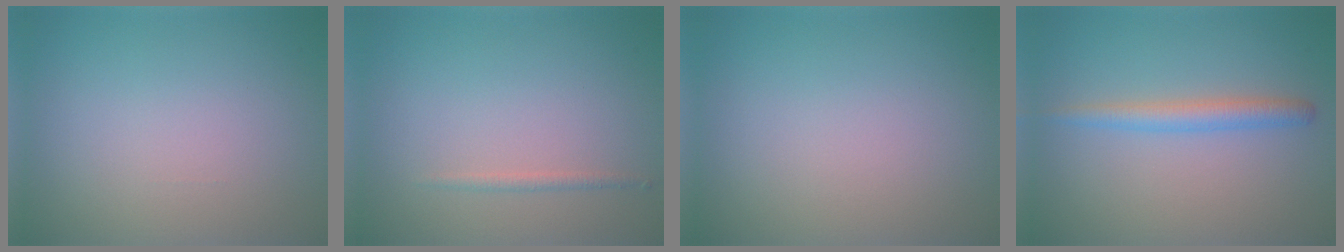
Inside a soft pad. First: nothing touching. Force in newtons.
{"total": 0.8, "press": 0.8, "slide": 0.0}
{"total": 0.0}
{"total": 2.2, "press": 2.2, "slide": 0.2}